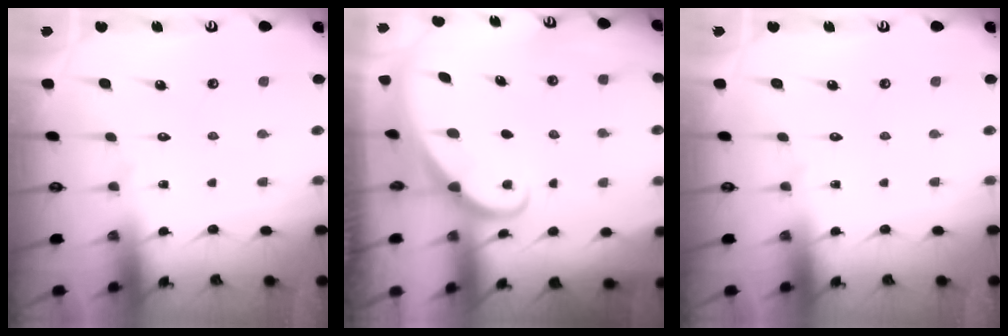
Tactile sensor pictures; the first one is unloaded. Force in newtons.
{"total": 1.9, "press": 1.9, "slide": 0.1}
{"total": 0.0}